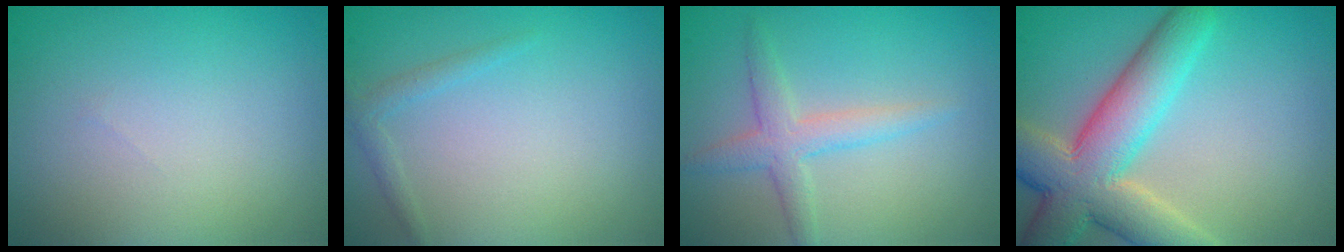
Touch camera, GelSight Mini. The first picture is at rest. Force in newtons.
{"total": 1.2, "press": 1.2, "slide": 0.1}
{"total": 2.8, "press": 2.8, "slide": 0.1}
{"total": 9.1, "press": 9.0, "slide": 0.5}